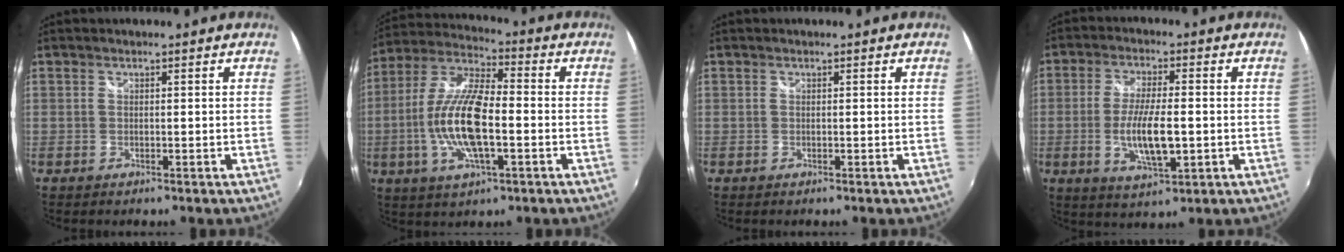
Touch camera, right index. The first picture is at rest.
{"total": 14.5, "force": [-2.9, 4.5, 13.5], "torque": [-0.273, 0.001, -0.055]}
{"total": 0.0}
{"total": 9.3, "force": [-1.6, 2.5, 8.9], "torque": [-0.173, -0.007, -0.024]}